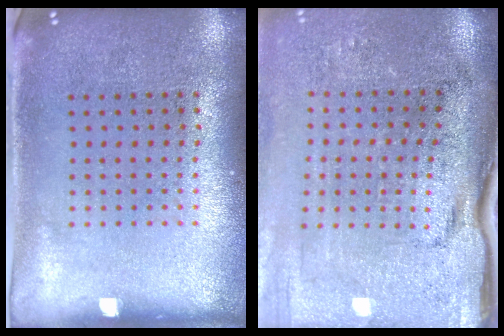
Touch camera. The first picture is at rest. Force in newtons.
{"total": 4.5, "press": 3.7, "slide": 2.5}